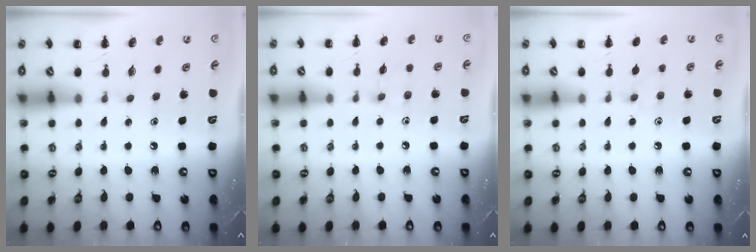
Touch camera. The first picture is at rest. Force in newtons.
{"total": 3.5, "press": 3.2, "slide": 1.2}
{"total": 3.2, "press": 3.0, "slide": 1.3}